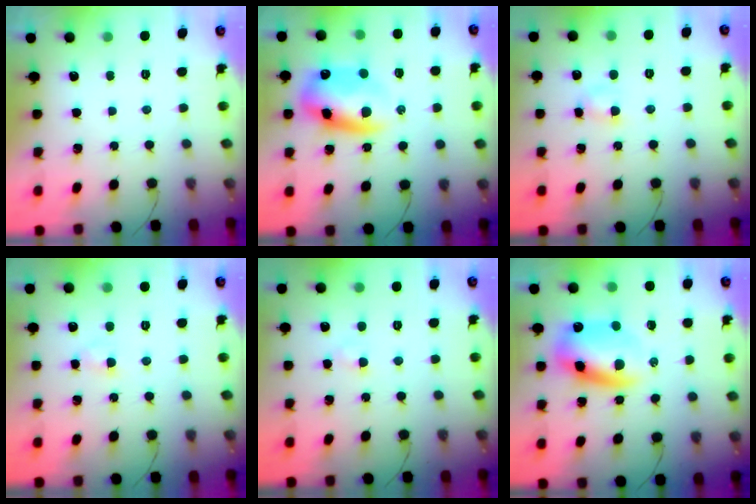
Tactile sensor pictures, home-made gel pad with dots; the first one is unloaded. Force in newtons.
{"total": 11.8, "press": 11.5, "slide": 2.7}
{"total": 3.6, "press": 3.3, "slide": 1.5}
{"total": 2.8, "press": 2.6, "slide": 1.1}
{"total": 2.3, "press": 2.2, "slide": 0.9}
{"total": 11.7, "press": 11.2, "slide": 3.1}